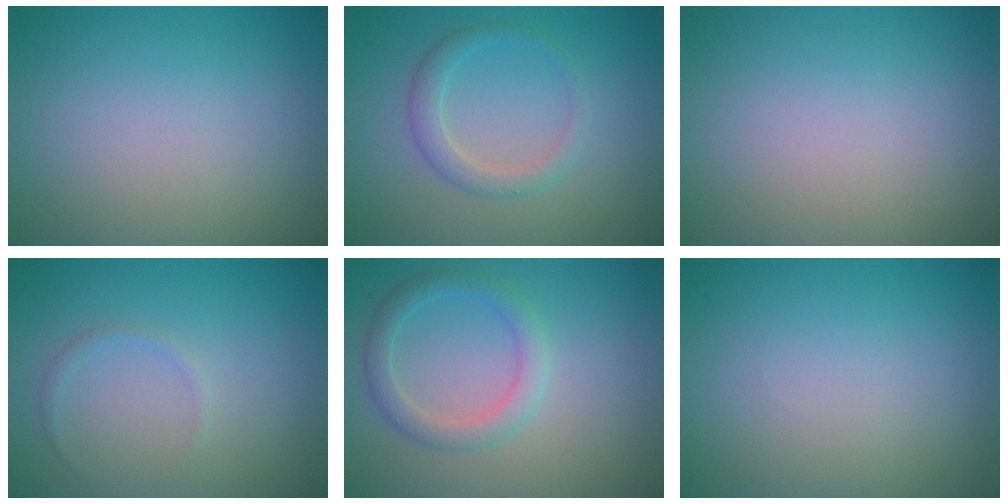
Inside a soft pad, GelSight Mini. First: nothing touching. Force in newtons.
{"total": 2.2, "press": 2.2, "slide": 0.1}
{"total": 0.0}
{"total": 0.7, "press": 0.7, "slide": 0.1}
{"total": 2.5, "press": 2.5, "slide": 0.0}
{"total": 0.0}